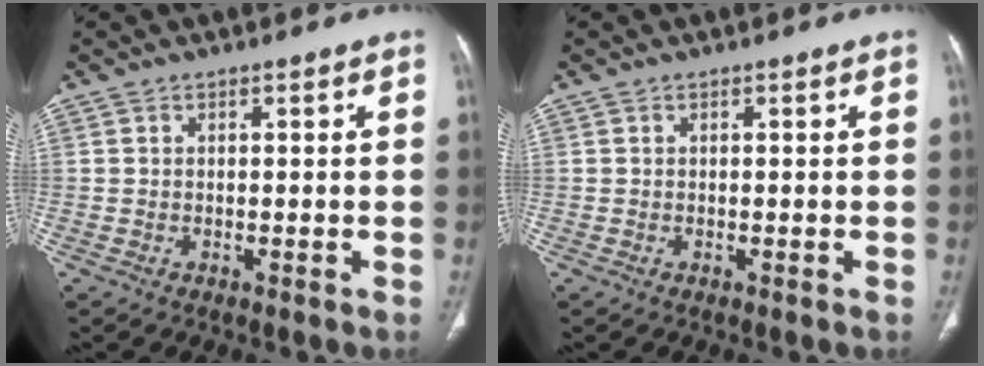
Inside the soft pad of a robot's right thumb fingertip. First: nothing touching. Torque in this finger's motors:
{"motor_torque": [0.02, 0.02, -0.01, 0.00, 0.00]}